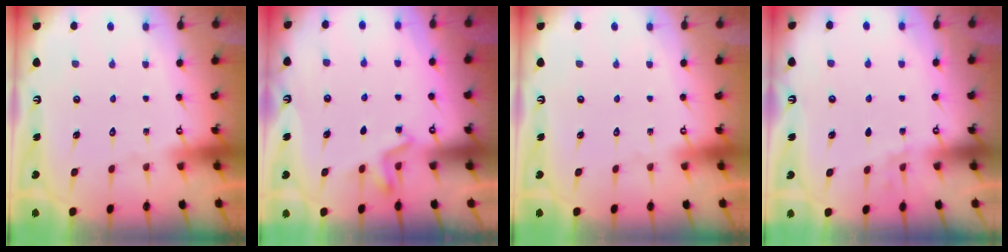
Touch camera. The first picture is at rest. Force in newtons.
{"total": 2.8, "press": 2.4, "slide": 1.4}
{"total": 0.0}
{"total": 2.5, "press": 1.6, "slide": 1.8}